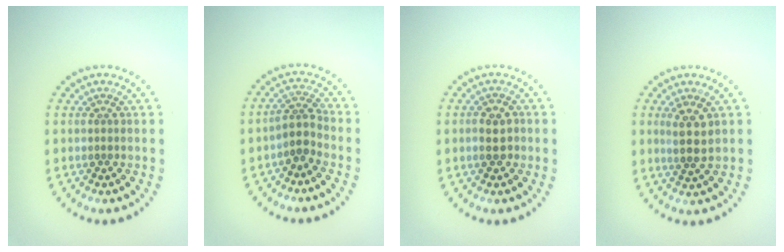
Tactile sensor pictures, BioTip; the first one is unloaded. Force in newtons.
{"total": 2.2, "press": 1.6, "slide": 1.5}
{"total": 2.1, "press": 2.0, "slide": 0.4}
{"total": 2.3, "press": 2.1, "slide": 1.1}